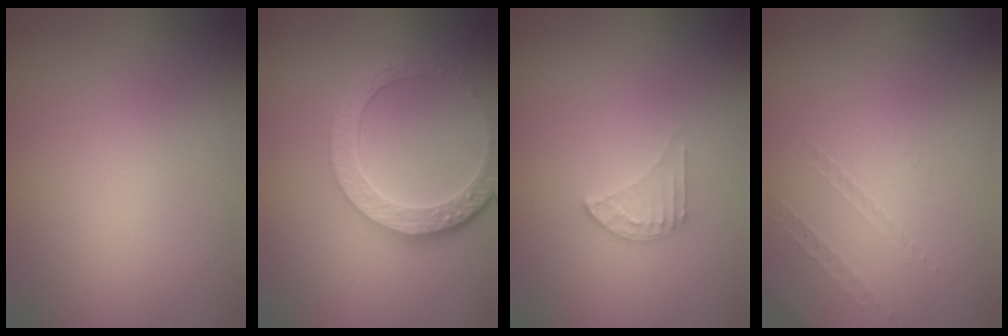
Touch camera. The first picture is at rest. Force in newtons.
{"total": 5.7, "press": 4.2, "slide": 3.8}
{"total": 1.7, "press": 1.7, "slide": 0.1}
{"total": 0.9, "press": 0.1, "slide": 0.9}